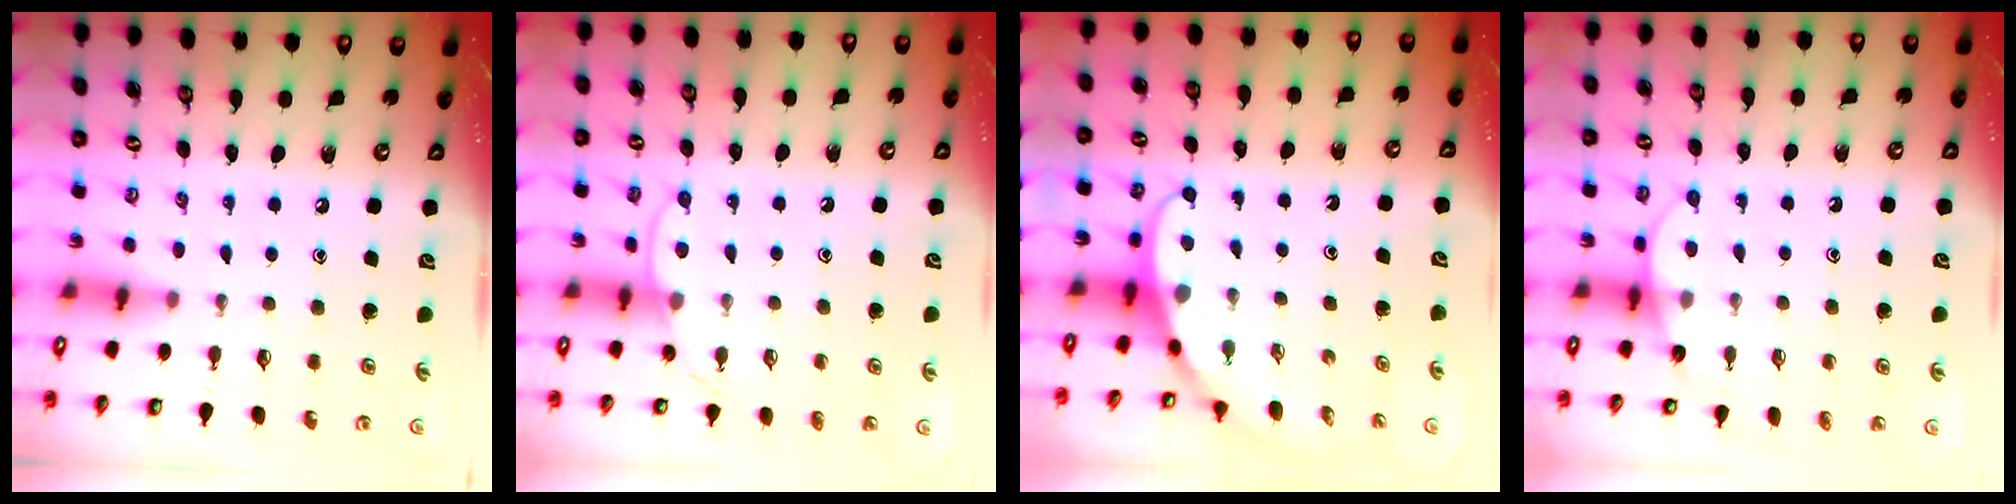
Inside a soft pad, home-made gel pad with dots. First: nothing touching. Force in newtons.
{"total": 7.3, "press": 7.3, "slide": 0.7}
{"total": 3.8, "press": 3.8, "slide": 0.3}
{"total": 6.4, "press": 6.4, "slide": 0.3}